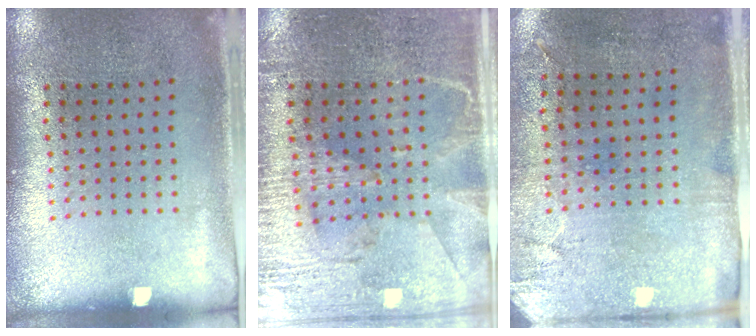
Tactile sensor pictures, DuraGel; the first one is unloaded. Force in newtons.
{"total": 3.4, "press": 2.9, "slide": 1.6}
{"total": 2.9, "press": 2.3, "slide": 1.7}